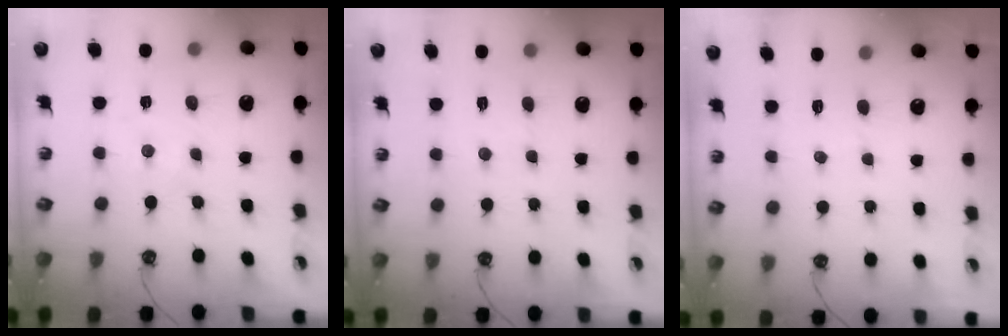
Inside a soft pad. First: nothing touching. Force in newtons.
{"total": 2.6, "press": 2.6, "slide": 0.4}
{"total": 5.6, "press": 5.6, "slide": 0.7}